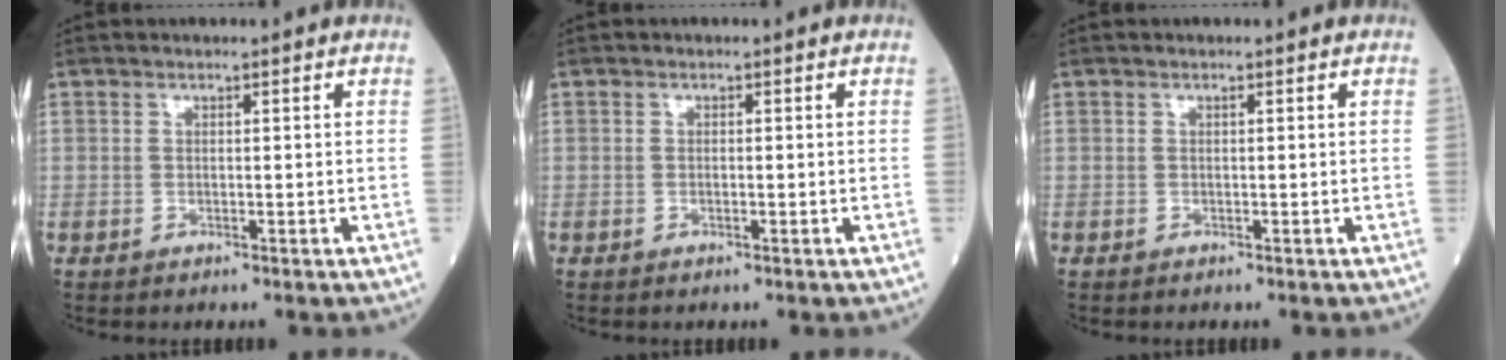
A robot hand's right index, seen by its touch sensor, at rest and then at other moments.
{"total": 0.8, "force": [-0.2, 0.4, 0.7], "torque": [-0.022, -0.001, -0.003]}
{"total": 0.5, "force": [-0.1, 0.3, 0.4], "torque": [-0.015, 0.001, -0.001]}